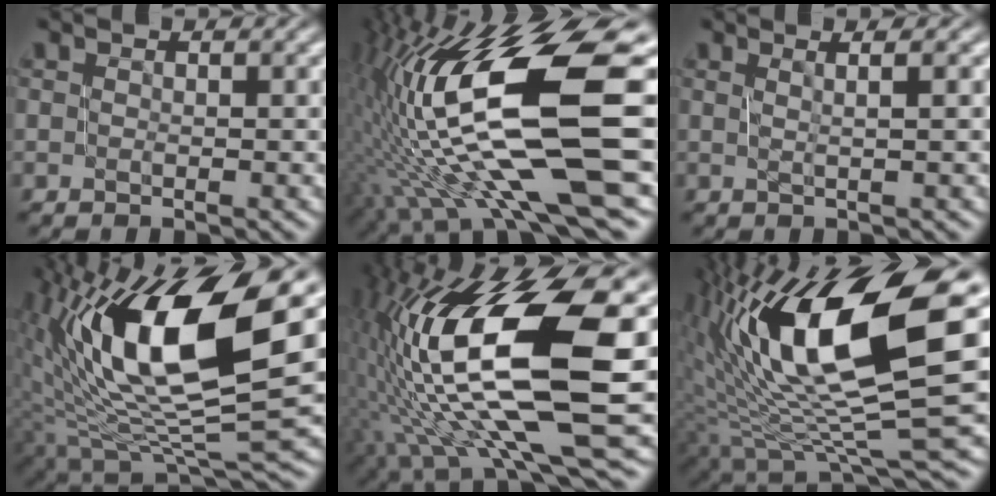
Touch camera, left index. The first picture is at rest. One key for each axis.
{"total": 16.2, "fx": -0.8, "fy": 4.4, "fz": 15.5, "tx": -0.303, "ty": 0.020, "tz": -0.007}
{"total": 1.5, "fx": 0.4, "fy": 0.4, "fz": 1.4, "tx": -0.021, "ty": 0.007, "tz": 0.001}
{"total": 15.9, "fx": 2.9, "fy": 6.2, "fz": 14.4, "tx": -0.275, "ty": 0.009, "tz": 0.049}
{"total": 16.2, "fx": 1.1, "fy": 5.4, "fz": 15.2, "tx": -0.293, "ty": 0.008, "tz": 0.027}
{"total": 15.6, "fx": 3.0, "fy": 5.5, "fz": 14.3, "tx": -0.266, "ty": 0.007, "tz": 0.054}